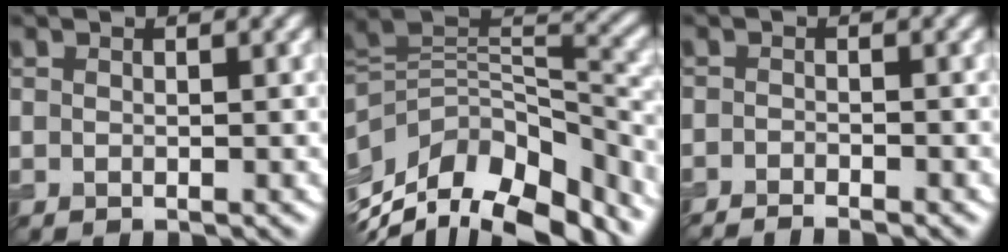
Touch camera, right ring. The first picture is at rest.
{"total": 12.0, "force": [-6.3, 6.7, 7.6], "torque": [-0.162, 0.009, -0.103]}
{"total": 2.2, "force": [-2.0, 0.2, 0.9], "torque": [-0.015, 0.000, -0.039]}